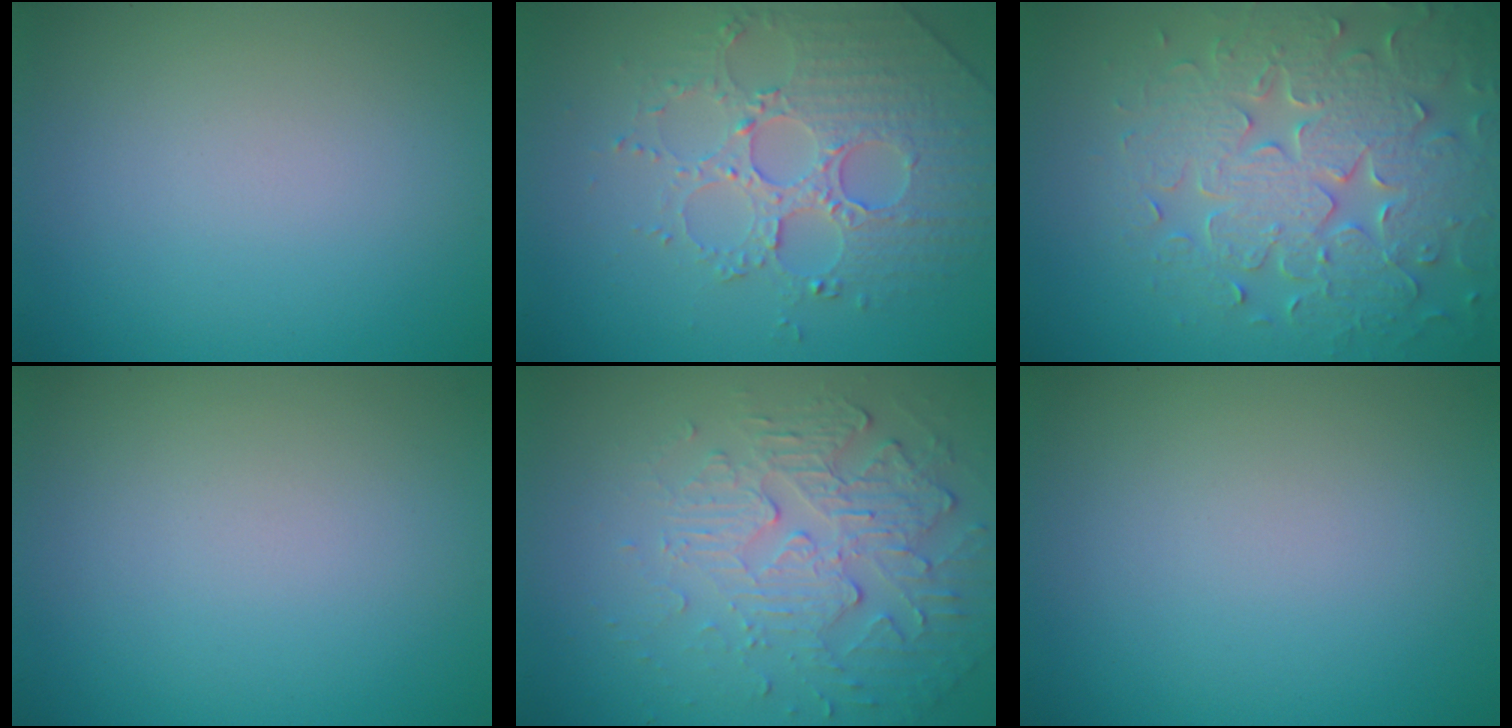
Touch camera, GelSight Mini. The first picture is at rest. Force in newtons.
{"total": 4.2, "press": 4.0, "slide": 1.3}
{"total": 7.7, "press": 6.1, "slide": 4.7}
{"total": 0.0}
{"total": 5.5, "press": 3.4, "slide": 4.3}
{"total": 0.0}